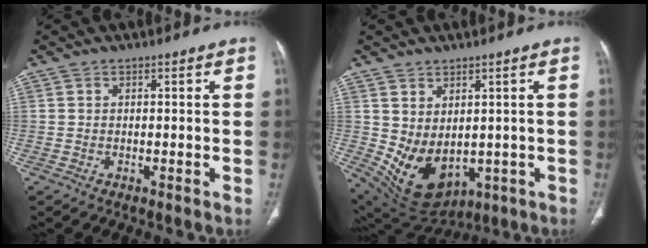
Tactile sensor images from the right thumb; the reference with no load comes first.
{"total": 11.5, "force": [-0.5, 7.8, 8.4], "torque": [-0.134, -0.011, 0.032]}